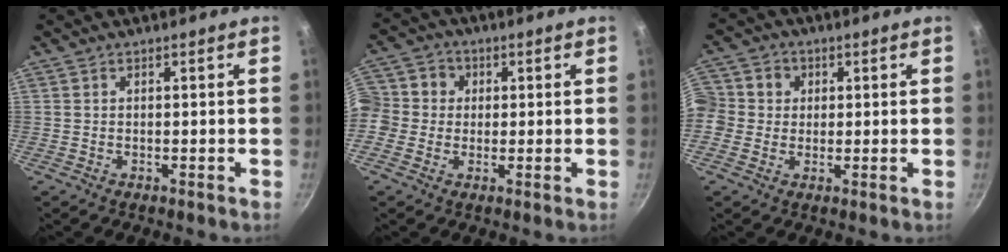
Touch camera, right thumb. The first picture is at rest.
{"total": 10.9, "force": [0.7, 10.1, 4.0], "torque": [-0.076, 0.026, -0.005]}
{"total": 9.9, "force": [0.8, 9.3, 3.4], "torque": [-0.064, 0.020, -0.004]}